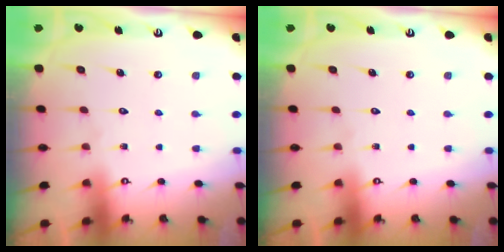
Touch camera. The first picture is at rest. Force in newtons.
{"total": 0.0}